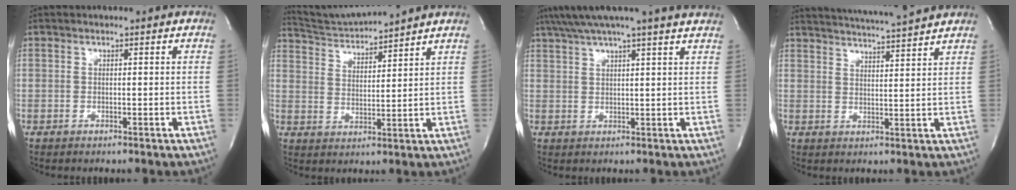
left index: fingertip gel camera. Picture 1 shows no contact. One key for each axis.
{"total": 8.1, "fx": 7.8, "fy": -1.4, "fz": 1.4, "tx": -0.041, "ty": -0.001, "tz": 0.148}
{"total": 11.9, "fx": 10.1, "fy": -1.2, "fz": 6.1, "tx": -0.107, "ty": 0.011, "tz": 0.126}
{"total": 12.5, "fx": 11.6, "fy": -0.3, "fz": 4.7, "tx": -0.084, "ty": 0.000, "tz": 0.159}